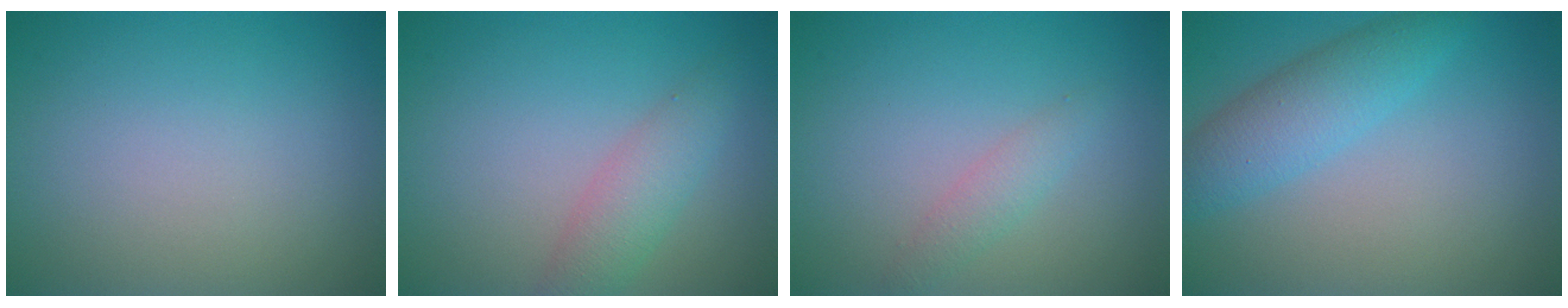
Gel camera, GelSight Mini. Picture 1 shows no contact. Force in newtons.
{"total": 3.0, "press": 3.0, "slide": 0.1}
{"total": 1.5, "press": 1.5, "slide": 0.0}
{"total": 4.0, "press": 4.0, "slide": 0.2}